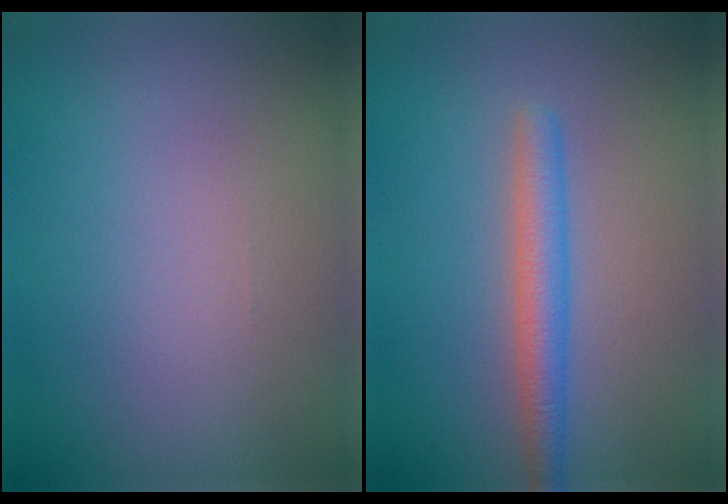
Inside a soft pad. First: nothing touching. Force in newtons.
{"total": 2.9, "press": 2.9, "slide": 0.0}